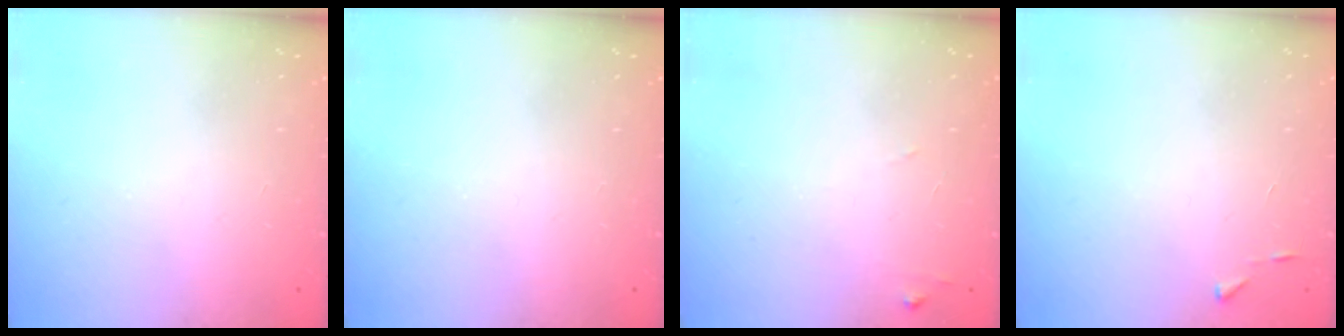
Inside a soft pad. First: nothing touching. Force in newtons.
{"total": 0.0}
{"total": 7.4, "press": 7.4, "slide": 0.4}
{"total": 2.7, "press": 2.7, "slide": 0.3}